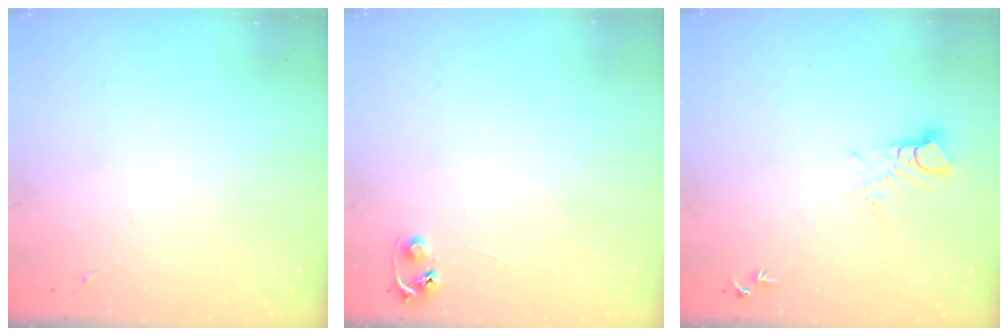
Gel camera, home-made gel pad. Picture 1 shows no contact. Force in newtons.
{"total": 4.8, "press": 4.7, "slide": 0.5}
{"total": 7.2, "press": 7.2, "slide": 0.8}